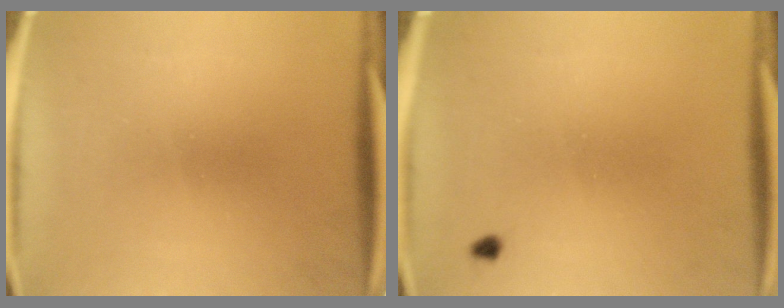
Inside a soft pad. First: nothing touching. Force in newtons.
{"total": 0.7}